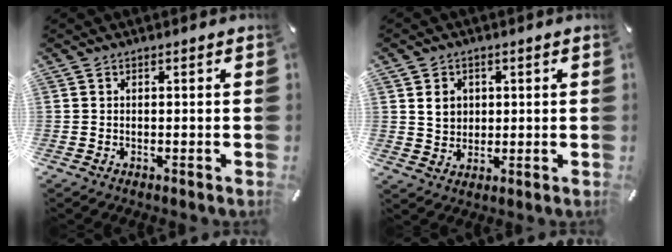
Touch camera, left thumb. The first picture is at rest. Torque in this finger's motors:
{"motor_torque": [1.19, 1.04, 0.31, -0.35, 0.05]}